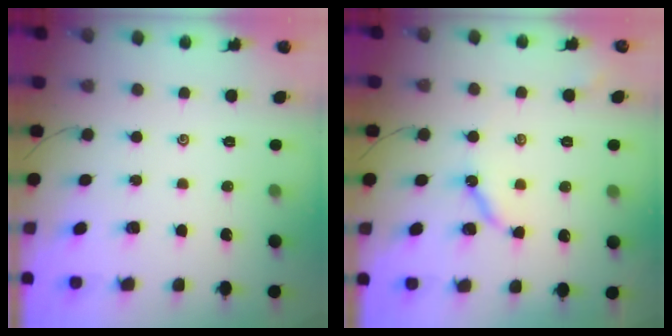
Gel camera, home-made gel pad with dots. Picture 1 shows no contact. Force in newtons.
{"total": 5.4, "press": 5.4, "slide": 0.2}